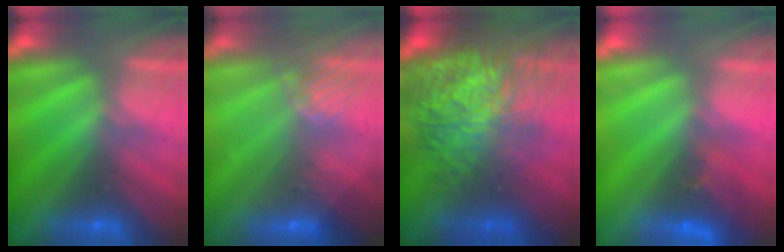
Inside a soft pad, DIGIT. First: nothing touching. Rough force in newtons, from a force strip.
{"total": 6.4}
{"total": 9.6}
{"total": 2.7}